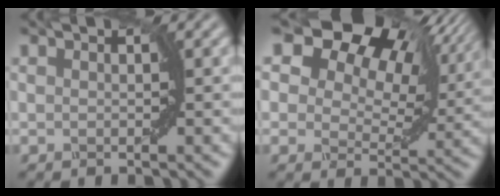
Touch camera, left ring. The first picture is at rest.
{"total": 16.7, "force": [9.7, 9.7, 9.5], "torque": [-0.167, 0.070, 0.147]}